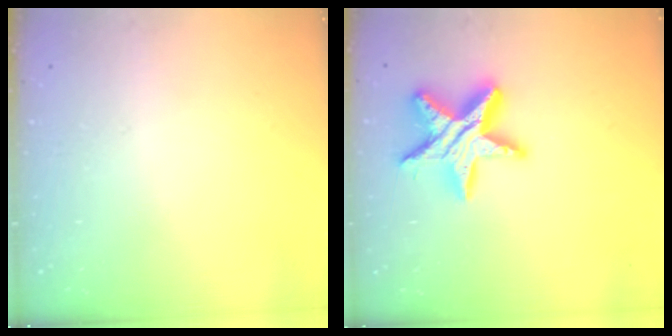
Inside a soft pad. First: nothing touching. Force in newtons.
{"total": 15.3, "press": 15.2, "slide": 1.5}